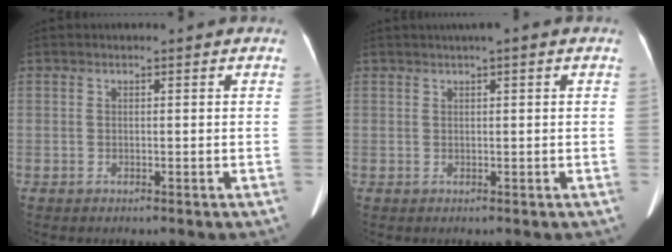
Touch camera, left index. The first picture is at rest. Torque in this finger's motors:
{"motor_torque": [-0.32, -0.03, -0.09, 0.01]}